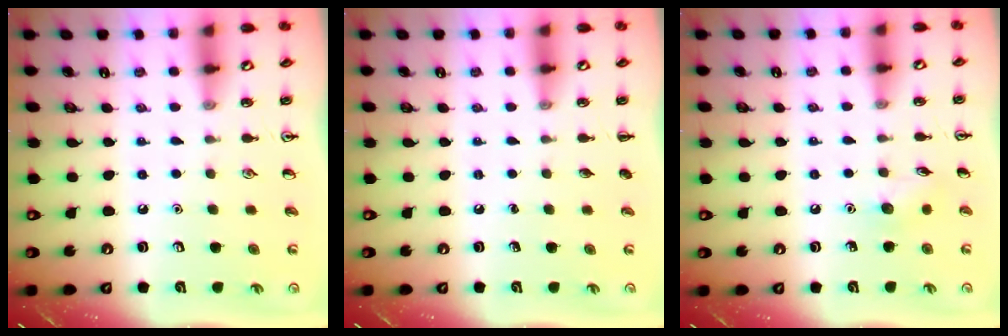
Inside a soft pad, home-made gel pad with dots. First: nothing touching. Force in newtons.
{"total": 0.0}
{"total": 5.9, "press": 5.7, "slide": 1.5}